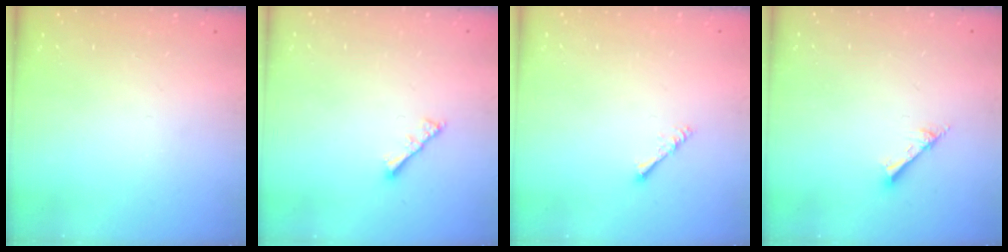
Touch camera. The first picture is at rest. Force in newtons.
{"total": 2.8, "press": 2.8, "slide": 0.6}
{"total": 1.4, "press": 1.3, "slide": 0.3}
{"total": 2.8, "press": 2.7, "slide": 0.4}